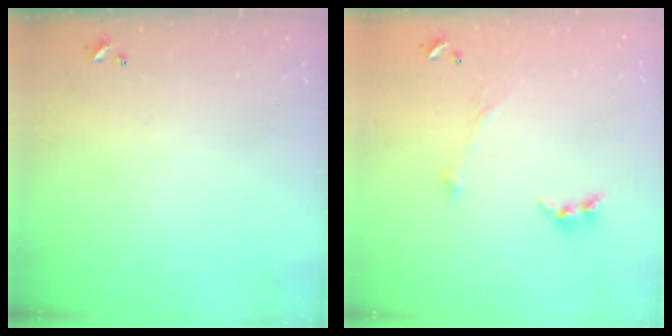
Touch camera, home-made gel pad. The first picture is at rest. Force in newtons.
{"total": 2.1, "press": 2.0, "slide": 0.7}